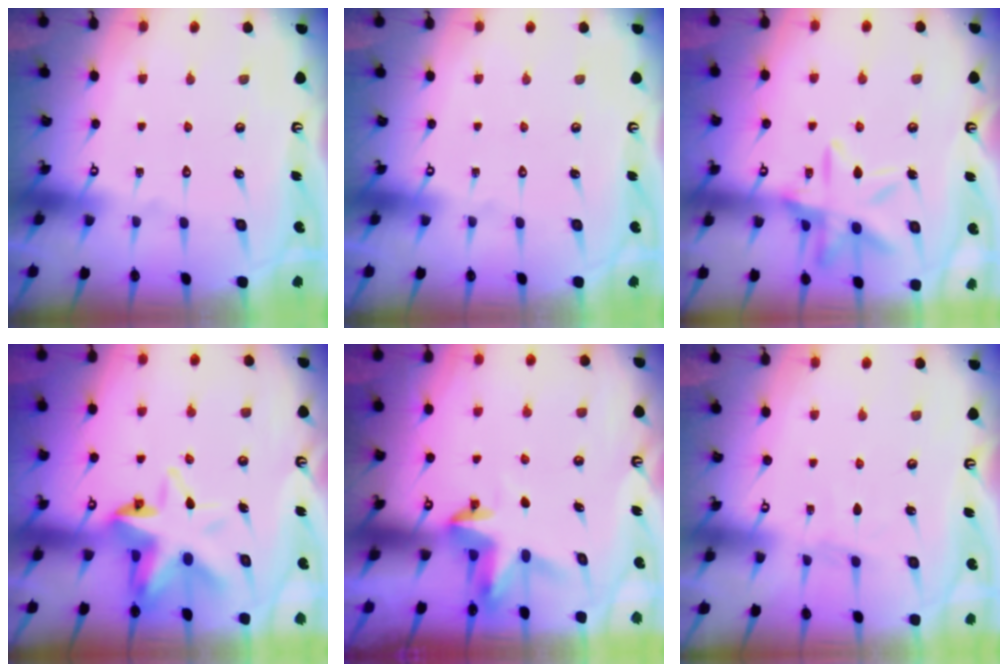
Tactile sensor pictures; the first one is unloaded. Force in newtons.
{"total": 0.0}
{"total": 14.4, "press": 14.3, "slide": 1.0}
{"total": 9.9, "press": 9.7, "slide": 1.9}
{"total": 4.0, "press": 4.0, "slide": 0.3}
{"total": 2.6, "press": 2.6, "slide": 0.3}